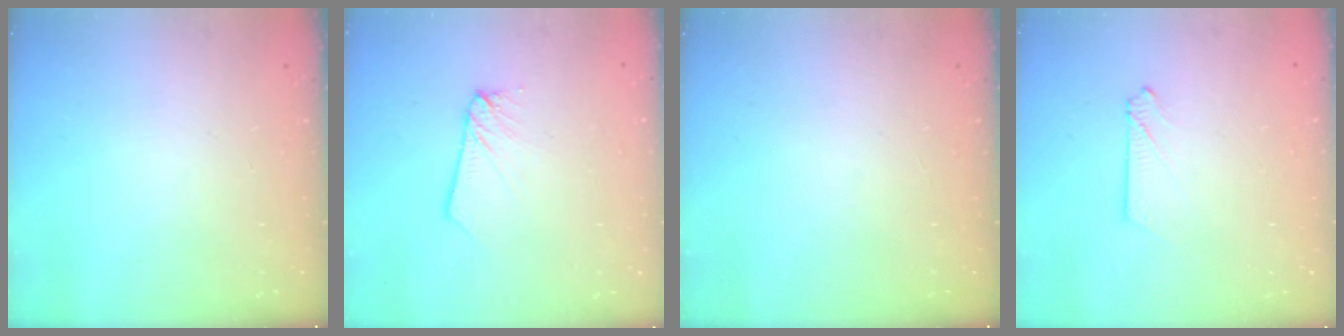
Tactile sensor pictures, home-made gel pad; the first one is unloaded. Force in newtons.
{"total": 2.2, "press": 2.2, "slide": 0.1}
{"total": 0.0}
{"total": 2.7, "press": 2.7, "slide": 0.3}